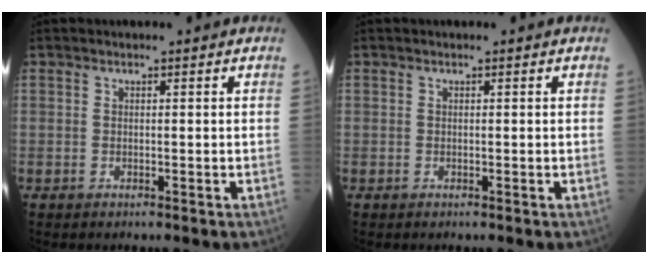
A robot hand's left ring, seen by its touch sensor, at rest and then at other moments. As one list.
[{"total": 0.0}]